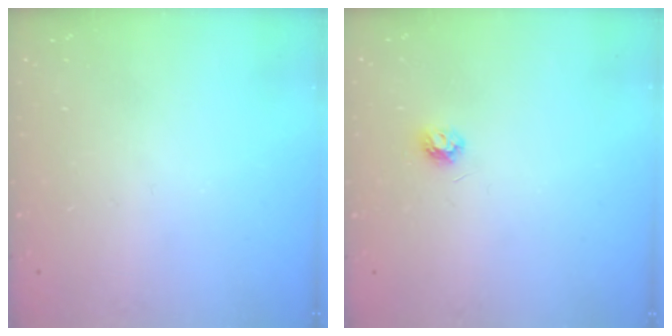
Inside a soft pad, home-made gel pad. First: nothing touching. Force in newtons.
{"total": 3.8, "press": 3.8, "slide": 0.5}